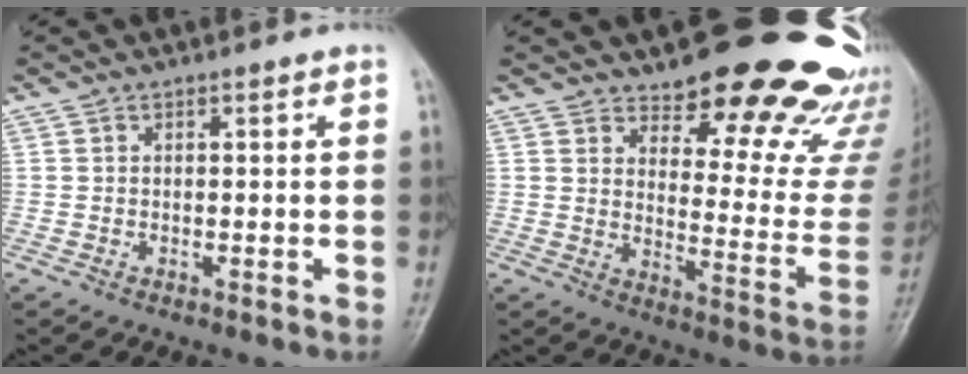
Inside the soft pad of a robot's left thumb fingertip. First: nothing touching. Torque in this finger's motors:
{"motor_torque": [0.16, -0.10, 0.36, -0.15, 0.04]}